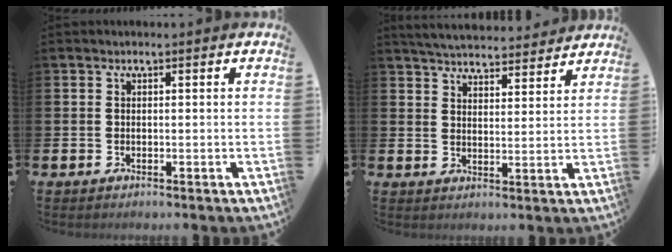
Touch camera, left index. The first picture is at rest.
{"total": 5.1, "force": [5.1, 0.7, 0.4], "torque": [-0.022, -0.034, 0.090]}